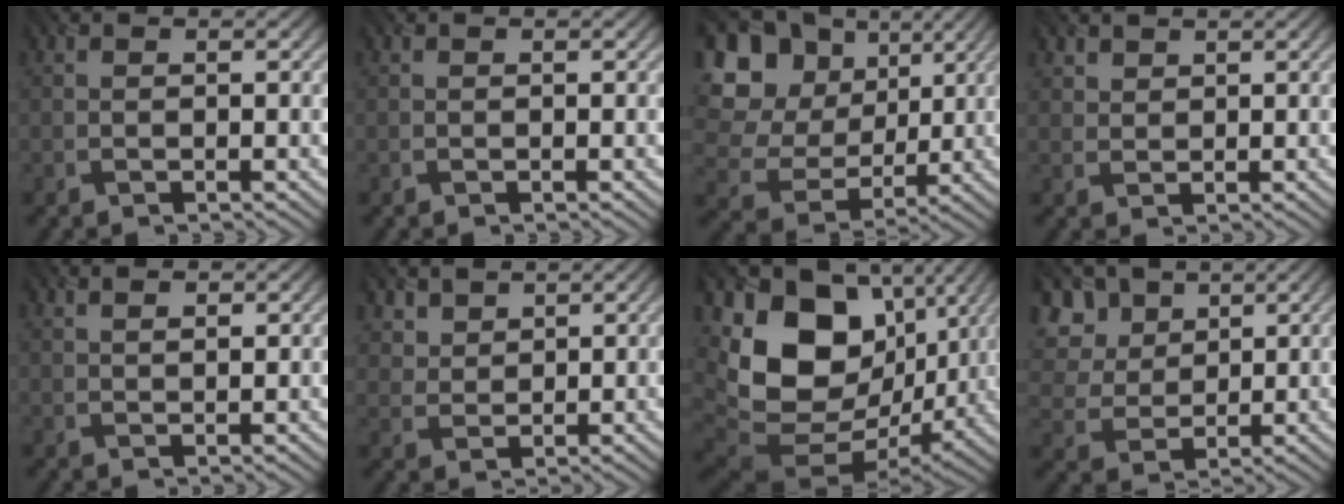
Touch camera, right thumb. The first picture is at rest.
{"total": 0.0}
{"total": 19.6, "force": [6.7, 16.0, 9.0], "torque": [-0.277, 0.046, 0.144]}
{"total": 1.9, "force": [1.5, 1.0, 0.4], "torque": [-0.011, 0.001, 0.036]}
{"total": 2.0, "force": [1.3, 0.6, 1.4], "torque": [-0.020, -0.006, 0.029]}
{"total": 3.4, "force": [2.6, 1.9, 1.0], "torque": [-0.031, -0.009, 0.067]}
{"total": 18.3, "force": [3.1, 13.2, 12.3], "torque": [-0.282, -0.030, 0.090]}
{"total": 9.5, "force": [5.3, 6.4, 4.7], "torque": [-0.166, 0.015, 0.104]}